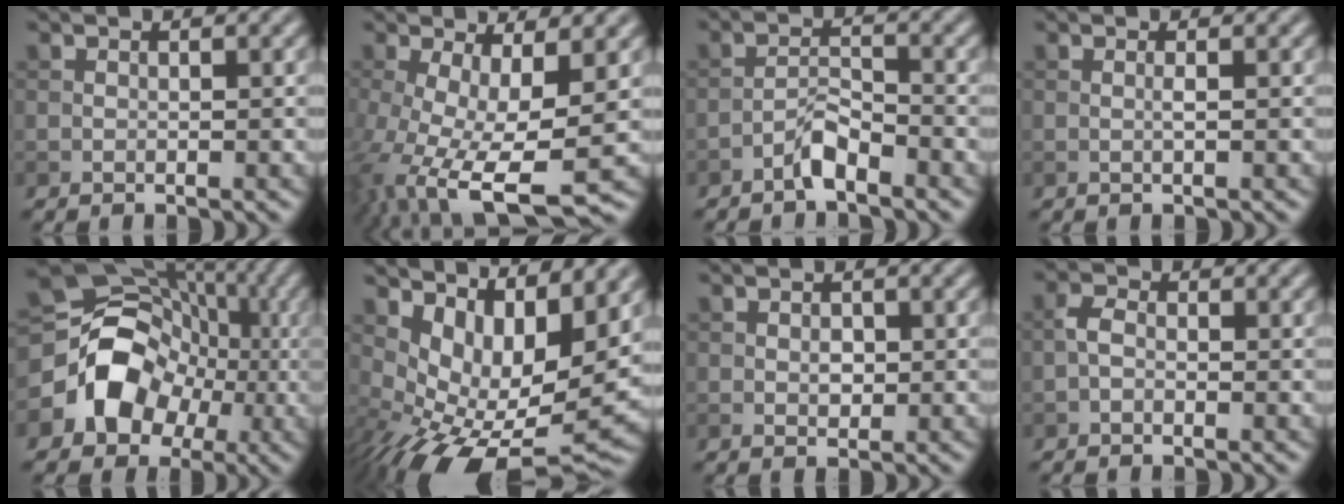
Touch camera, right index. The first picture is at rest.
{"total": 10.2, "force": [-2.8, 3.9, 9.0], "torque": [-0.178, -0.028, -0.039]}
{"total": 2.4, "force": [-1.9, 0.6, 1.4], "torque": [-0.026, 0.009, -0.040]}
{"total": 0.6, "force": [0.0, 0.0, 0.6], "torque": [-0.014, 0.001, -0.001]}
{"total": 9.4, "force": [-1.9, 7.8, 4.9], "torque": [-0.074, -0.003, -0.048]}
{"total": 11.0, "force": [1.3, 5.3, 9.5], "torque": [-0.151, -0.015, 0.039]}
{"total": 1.2, "force": [0.0, 0.9, 0.9], "torque": [-0.015, -0.002, 0.001]}
{"total": 1.5, "force": [-0.6, 0.9, 1.1], "torque": [-0.022, 0.005, -0.015]}